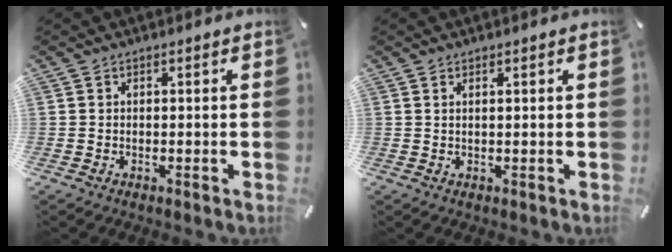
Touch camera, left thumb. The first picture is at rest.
{"total": 0.7, "force": [0.4, 0.0, 0.5], "torque": [-0.009, -0.001, 0.007]}